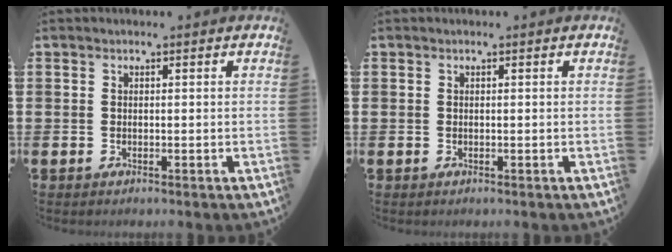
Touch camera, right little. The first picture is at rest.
{"total": 0.0}